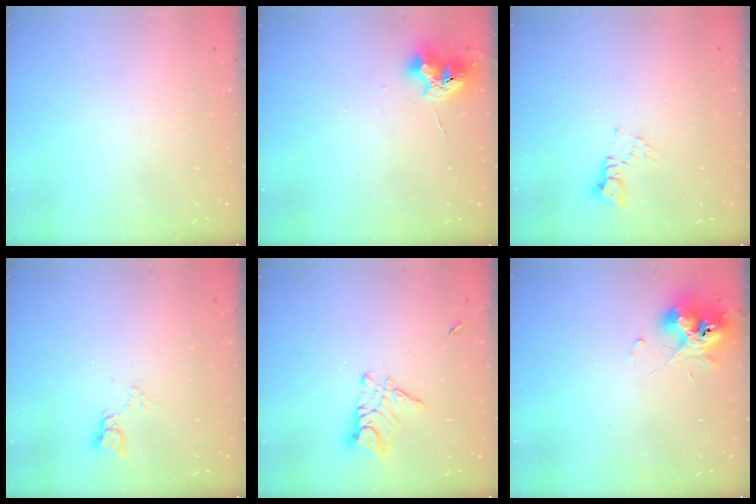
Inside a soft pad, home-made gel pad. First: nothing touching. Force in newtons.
{"total": 11.0, "press": 11.0, "slide": 0.8}
{"total": 2.2, "press": 2.2, "slide": 0.2}
{"total": 2.5, "press": 2.5, "slide": 0.3}
{"total": 8.4, "press": 8.4, "slide": 0.7}
{"total": 12.1, "press": 12.0, "slide": 0.9}